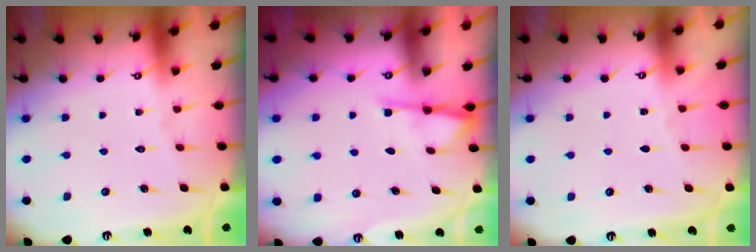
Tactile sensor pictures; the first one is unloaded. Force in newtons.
{"total": 2.2, "press": 2.2, "slide": 0.5}
{"total": 2.5, "press": 2.5, "slide": 0.3}